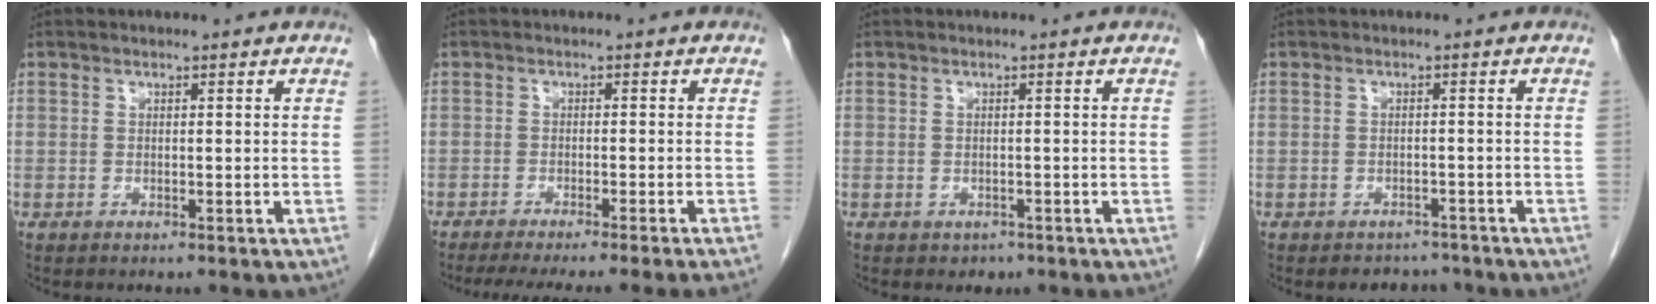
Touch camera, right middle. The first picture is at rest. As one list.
[{"total": 11.2, "force": [-9.6, -1.6, 5.6], "torque": [-0.049, -0.027, -0.133]}, {"total": 1.2, "force": [-0.7, 0.9, 0.3], "torque": [-0.005, 0.002, -0.005]}, {"total": 3.0, "force": [-2.6, 1.5, -0.2], "torque": [0.002, 0.005, -0.036]}]